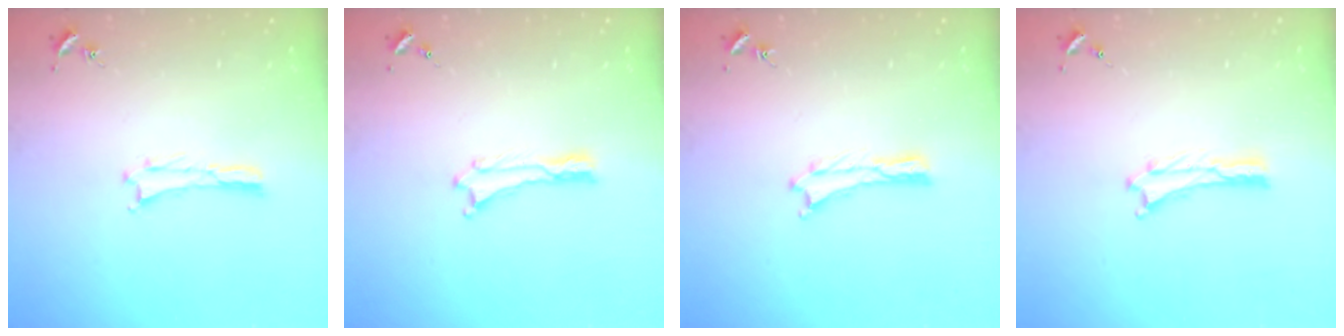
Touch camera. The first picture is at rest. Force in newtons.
{"total": 0.0}
{"total": 0.0}
{"total": 0.0}